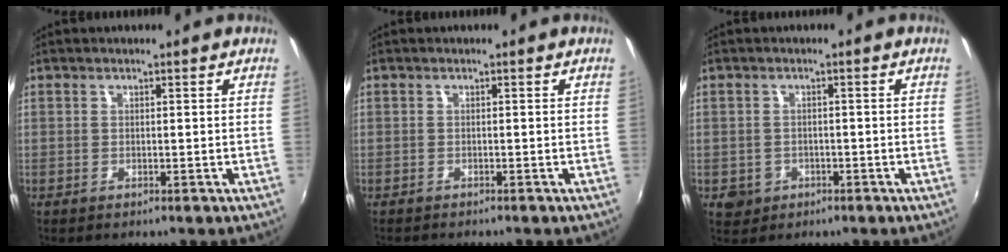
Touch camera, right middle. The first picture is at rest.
{"total": 1.2, "force": [-1.2, 0.1, 0.3], "torque": [-0.007, -0.008, -0.021]}
{"total": 3.7, "force": [-1.3, 3.3, 0.9], "torque": [-0.025, 0.000, -0.015]}